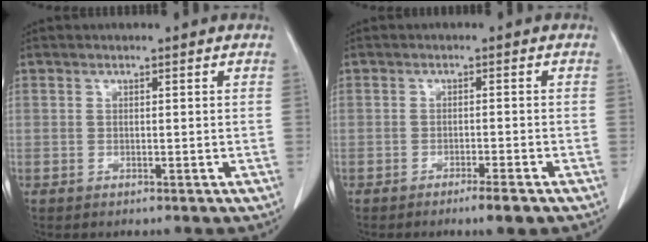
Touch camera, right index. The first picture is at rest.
{"total": 2.8, "force": [-2.1, -0.1, 2.0], "torque": [-0.029, -0.005, -0.031]}